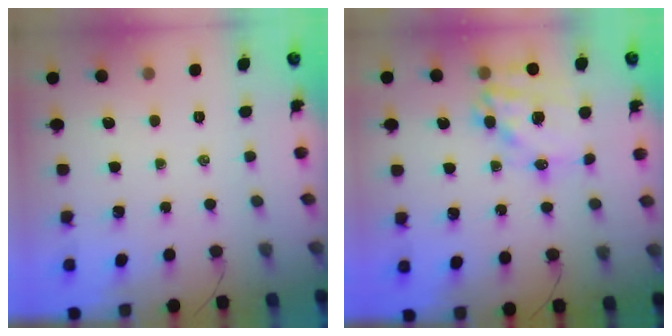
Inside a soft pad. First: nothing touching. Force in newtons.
{"total": 16.8, "press": 16.4, "slide": 3.6}